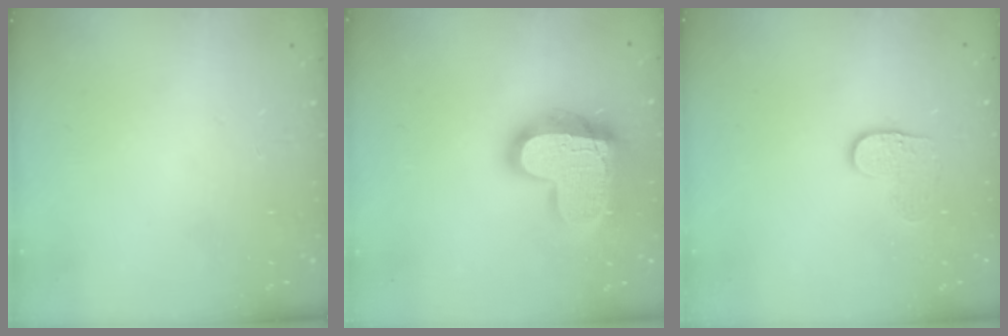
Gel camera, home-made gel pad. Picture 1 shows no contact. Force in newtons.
{"total": 20.2, "press": 20.1, "slide": 1.7}
{"total": 4.0, "press": 4.0, "slide": 0.4}